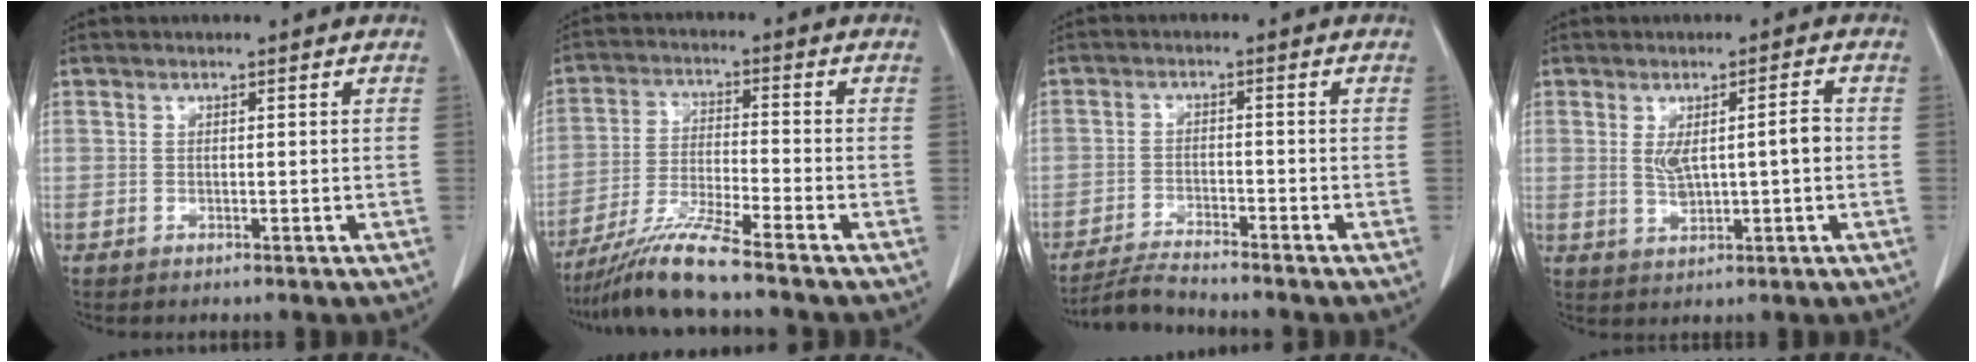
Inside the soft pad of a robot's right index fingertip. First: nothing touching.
{"total": 8.7, "force": [-7.2, -1.6, 4.7], "torque": [-0.094, -0.029, -0.138]}
{"total": 4.7, "force": [-4.5, -0.9, 0.8], "torque": [-0.016, -0.021, -0.085]}
{"total": 5.2, "force": [0.3, 1.3, 5.0], "torque": [-0.084, 0.010, 0.013]}